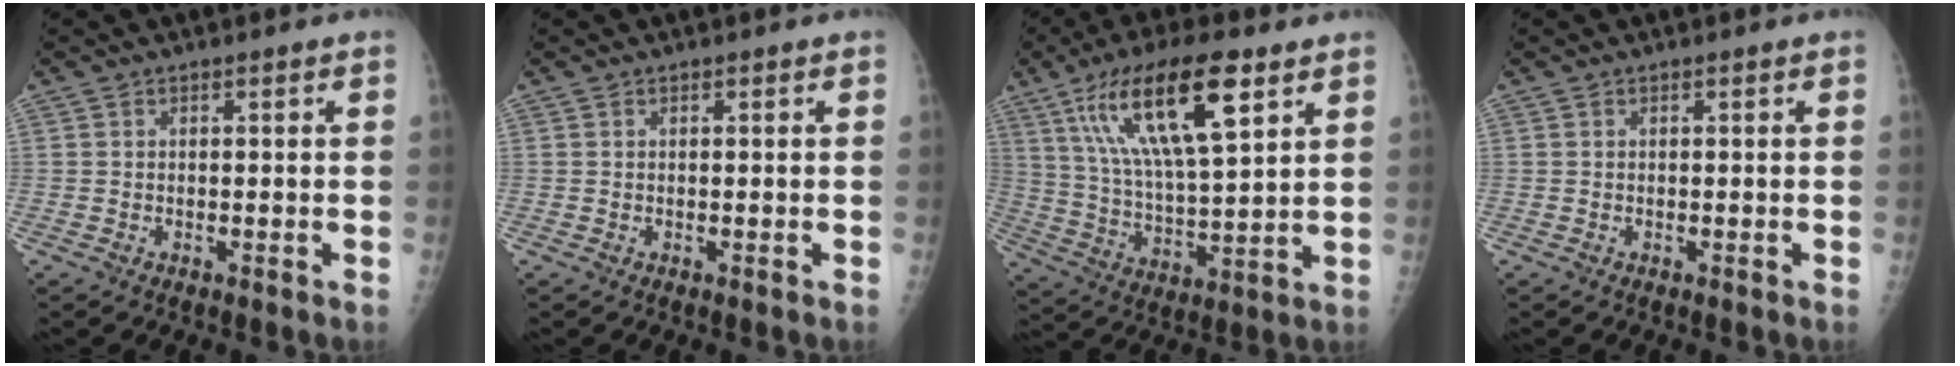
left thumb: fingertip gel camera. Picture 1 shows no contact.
{"total": 0.0}
{"total": 19.4, "force": [9.5, 5.8, 15.9], "torque": [-0.273, -0.028, 0.173]}
{"total": 0.0}